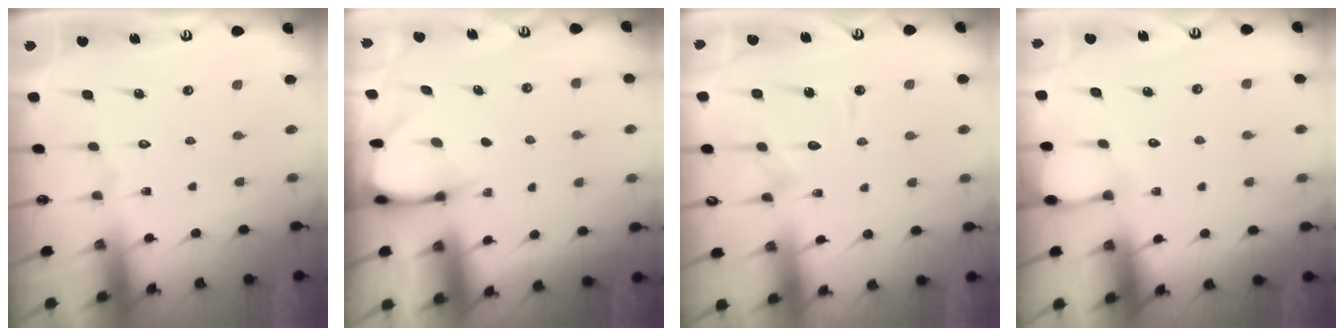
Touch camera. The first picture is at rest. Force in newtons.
{"total": 3.5, "press": 3.4, "slide": 0.3}
{"total": 10.3, "press": 10.2, "slide": 0.9}
{"total": 2.5, "press": 2.5, "slide": 0.2}